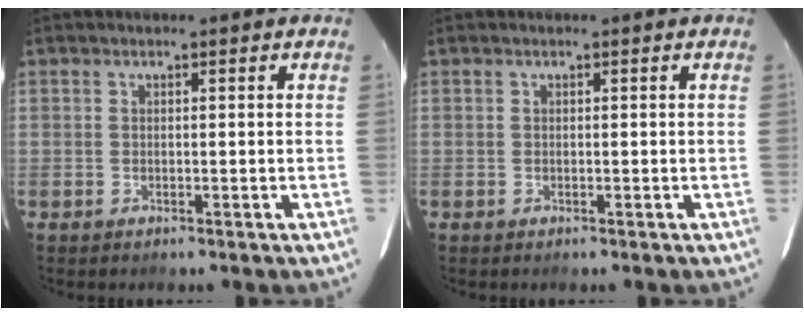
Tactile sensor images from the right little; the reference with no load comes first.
{"total": 0.0}